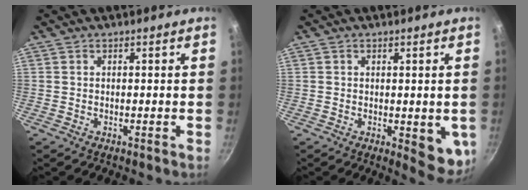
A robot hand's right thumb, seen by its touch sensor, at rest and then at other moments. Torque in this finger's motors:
{"motor_torque": [0.87, 0.68, 0.24, -0.28, 0.16]}